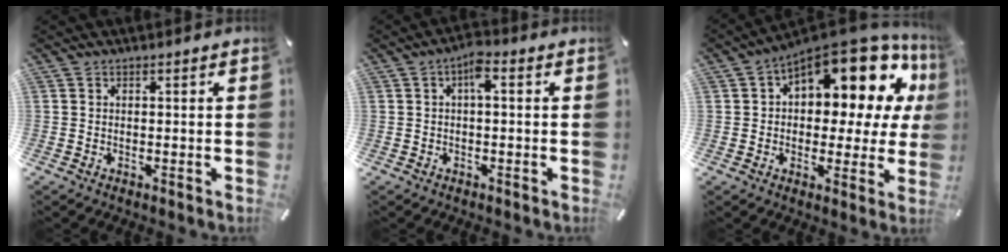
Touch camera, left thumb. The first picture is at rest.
{"total": 3.9, "force": [0.5, 1.5, 3.6], "torque": [-0.064, 0.011, 0.004]}
{"total": 16.5, "force": [9.3, 8.2, 10.8], "torque": [-0.149, -0.076, 0.156]}